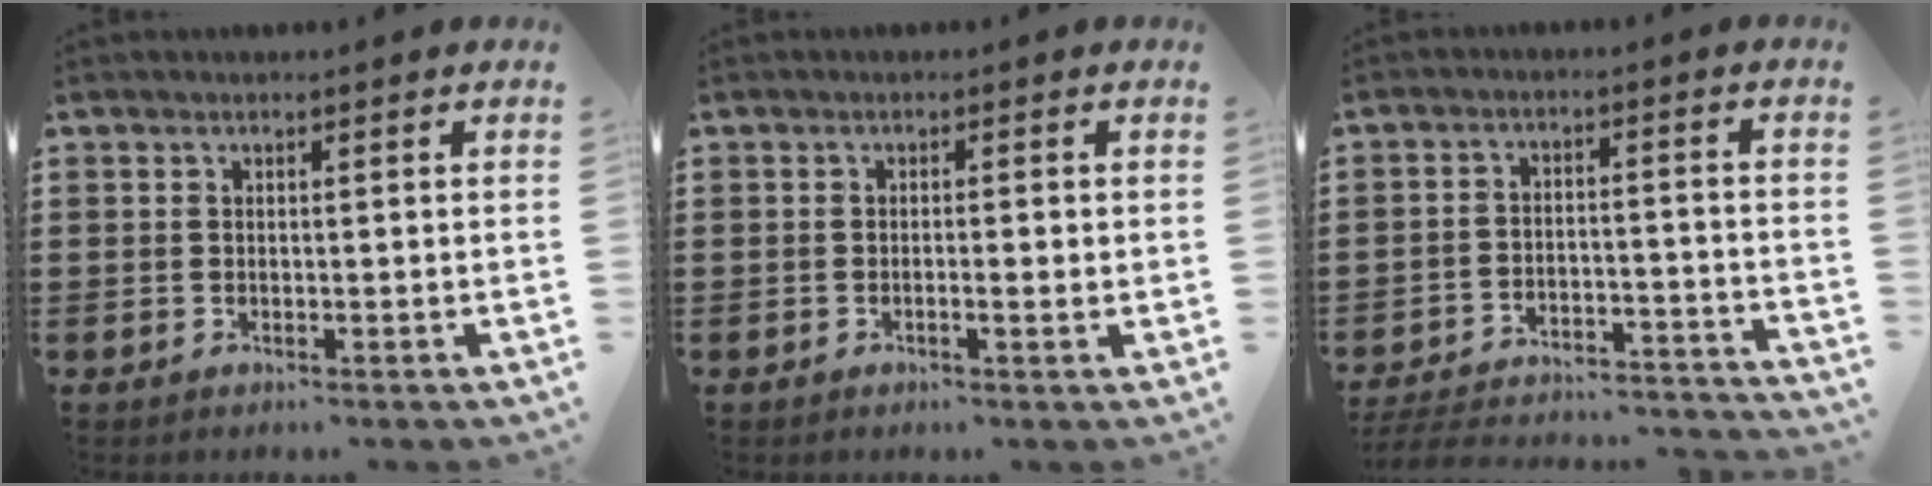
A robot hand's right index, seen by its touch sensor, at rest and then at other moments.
{"total": 1.4, "force": [-0.4, 0.0, 1.4], "torque": [-0.023, -0.004, -0.006]}
{"total": 4.8, "force": [-4.6, 0.5, 1.4], "torque": [-0.031, -0.007, -0.095]}